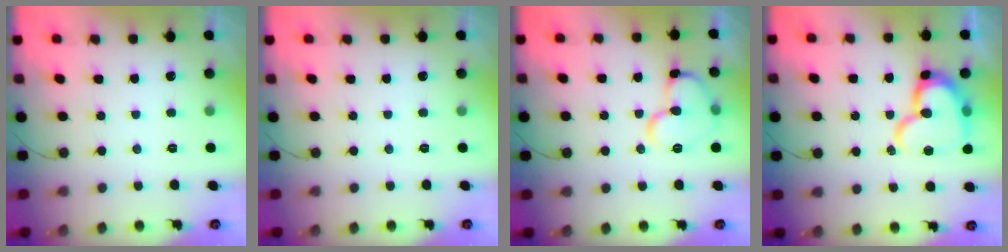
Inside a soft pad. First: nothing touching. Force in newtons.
{"total": 0.0}
{"total": 12.5, "press": 12.4, "slide": 1.6}
{"total": 17.0, "press": 17.0, "slide": 1.4}